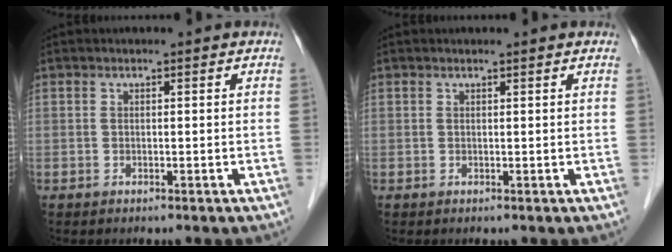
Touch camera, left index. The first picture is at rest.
{"total": 1.3, "force": [1.2, 0.0, 0.4], "torque": [-0.014, 0.009, 0.016]}